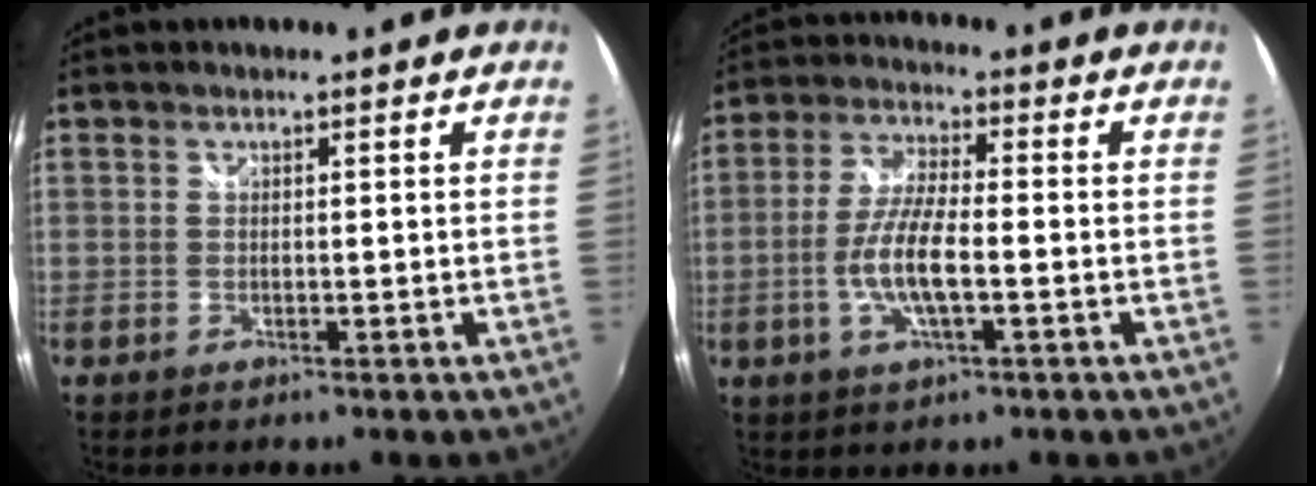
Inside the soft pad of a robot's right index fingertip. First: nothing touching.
{"total": 8.6, "force": [-2.3, 2.2, 8.0], "torque": [-0.167, 0.000, -0.047]}